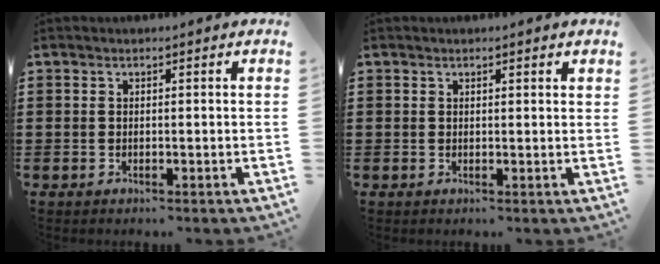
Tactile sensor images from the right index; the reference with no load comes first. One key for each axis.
{"total": 0.6, "fx": 0.4, "fy": 0.3, "fz": 0.3, "tx": -0.007, "ty": 0.003, "tz": 0.008}